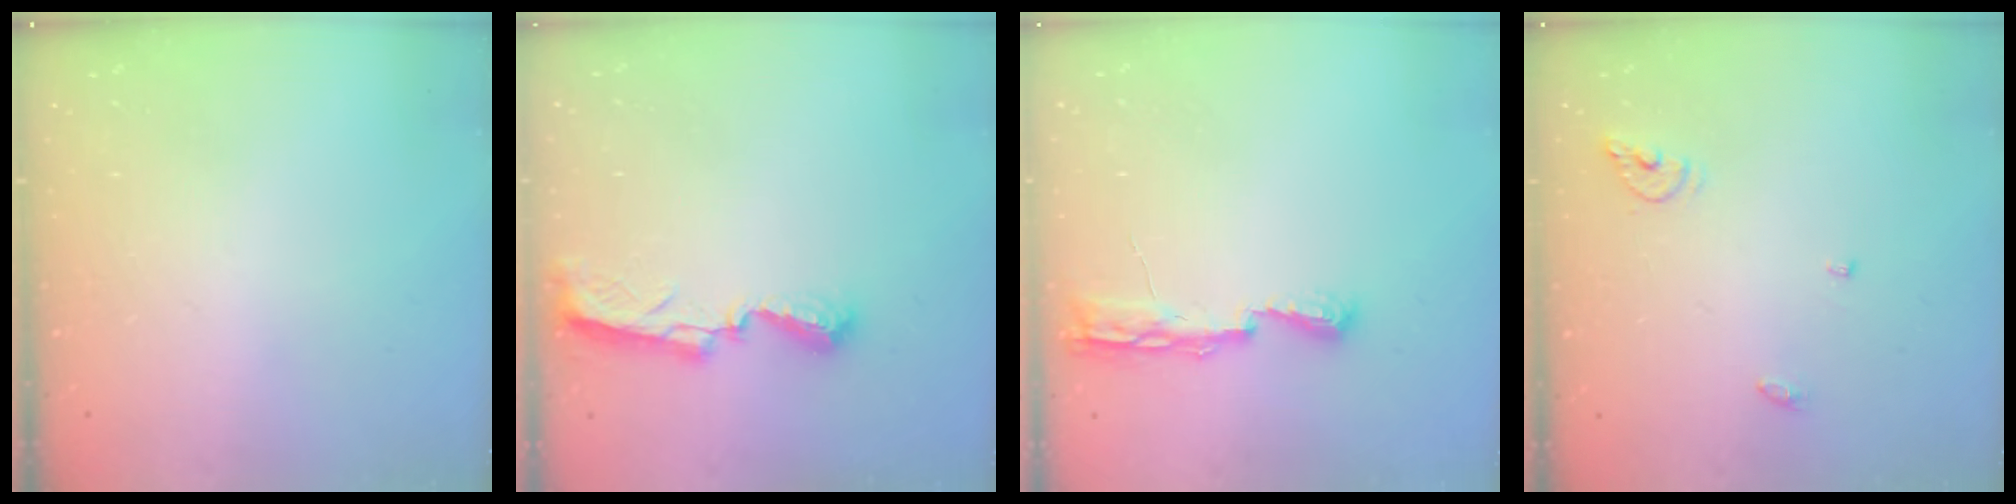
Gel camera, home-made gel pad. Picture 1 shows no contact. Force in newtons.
{"total": 8.0, "press": 8.0, "slide": 0.4}
{"total": 7.1, "press": 7.1, "slide": 0.8}
{"total": 6.2, "press": 6.2, "slide": 0.4}